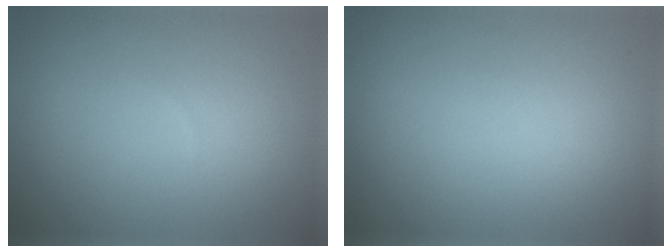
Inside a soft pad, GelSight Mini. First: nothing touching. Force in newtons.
{"total": 0.0}